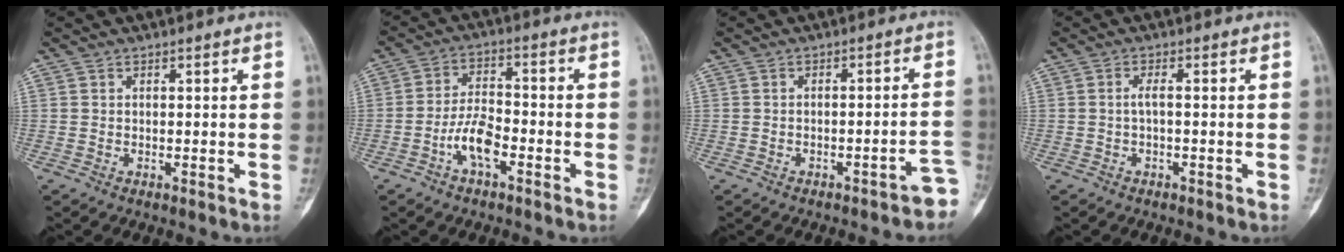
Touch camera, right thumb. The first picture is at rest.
{"total": 7.1, "force": [-3.2, 3.1, 5.5], "torque": [-0.100, 0.028, -0.062]}
{"total": 5.2, "force": [-3.5, 1.5, 3.6], "torque": [-0.024, 0.035, -0.039]}
{"total": 1.5, "force": [-0.3, 0.2, 1.4], "torque": [-0.030, 0.006, -0.006]}